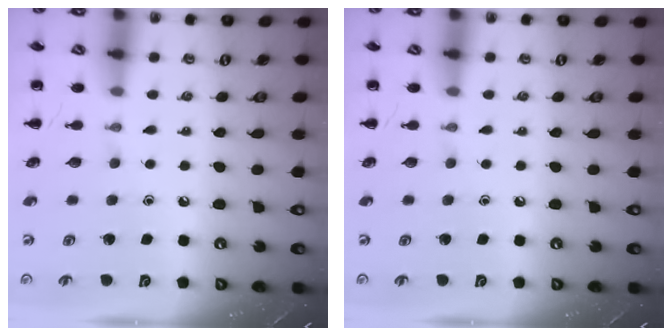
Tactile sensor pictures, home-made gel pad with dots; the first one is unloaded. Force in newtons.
{"total": 0.0}